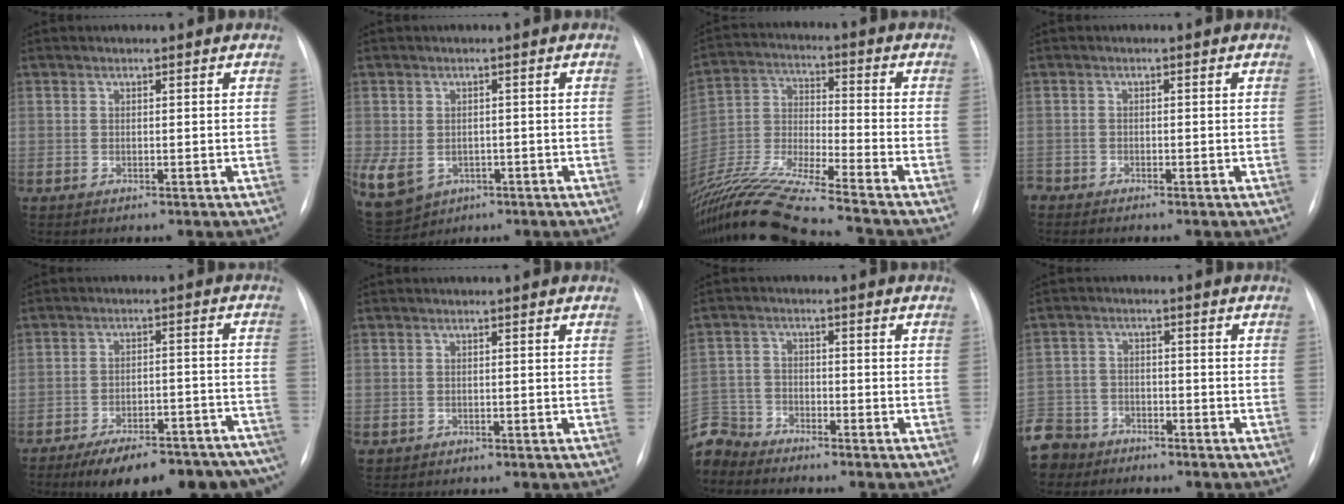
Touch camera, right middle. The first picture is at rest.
{"total": 19.7, "force": [-7.5, 15.8, 9.0], "torque": [-0.295, -0.021, -0.094]}
{"total": 18.2, "force": [-16.0, -1.6, 8.6], "torque": [-0.194, -0.027, -0.294]}
{"total": 1.7, "force": [-1.6, 0.4, 0.1], "torque": [-0.001, -0.005, -0.026]}
{"total": 20.7, "force": [-17.2, 6.2, 9.8], "torque": [-0.081, 0.025, -0.222]}
{"total": 0.6, "force": [-0.2, 0.5, 0.1], "torque": [-0.005, 0.001, 0.003]}
{"total": 6.6, "force": [-6.3, 1.9, -0.4], "torque": [0.005, -0.001, -0.130]}
{"total": 9.9, "force": [-7.5, 6.2, 1.3], "torque": [-0.059, -0.002, -0.135]}